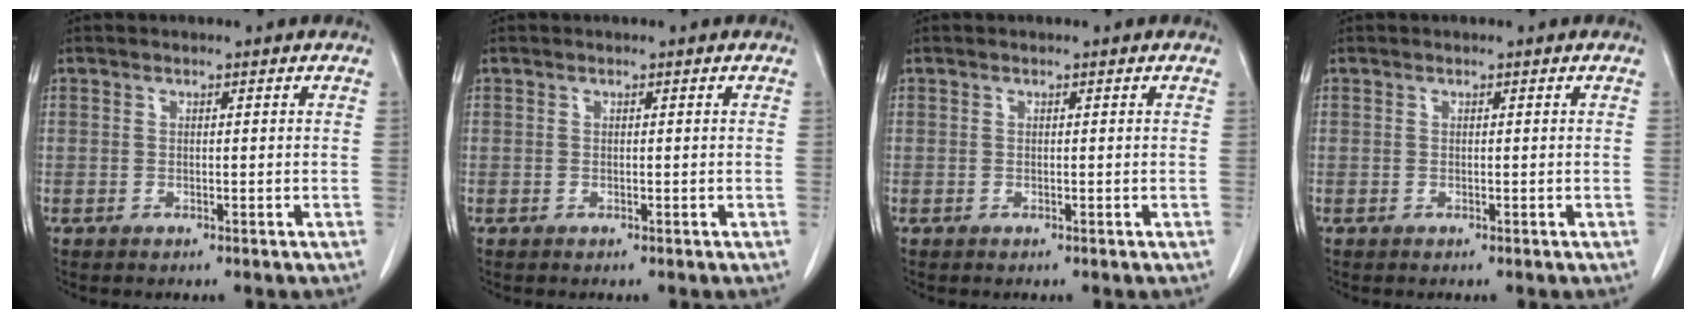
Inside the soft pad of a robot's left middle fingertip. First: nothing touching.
{"total": 0.0}
{"total": 0.0}
{"total": 0.0}